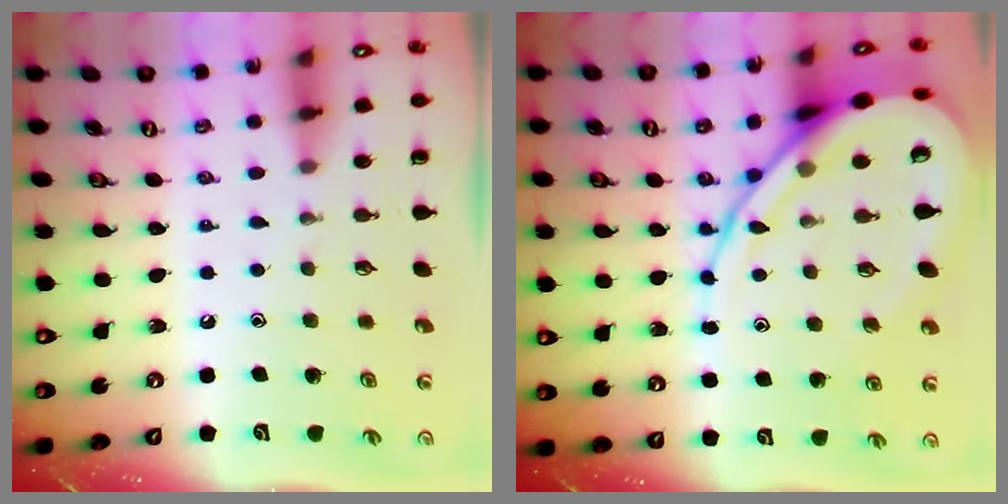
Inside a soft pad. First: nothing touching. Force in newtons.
{"total": 17.4, "press": 17.4, "slide": 1.6}